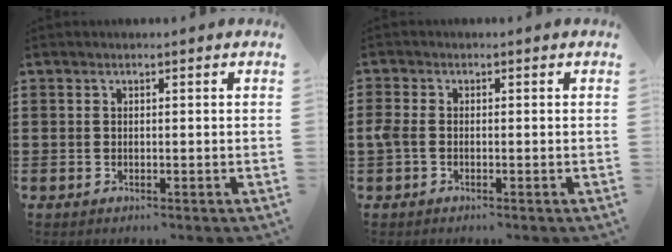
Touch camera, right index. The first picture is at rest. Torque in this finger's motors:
{"motor_torque": [0.41, -0.36, 0.28, 0.07]}